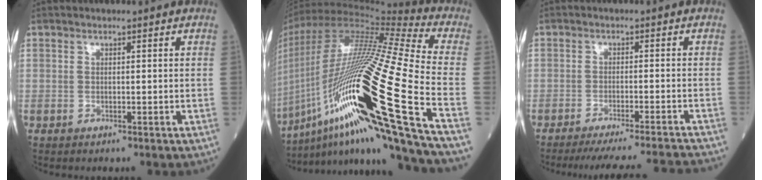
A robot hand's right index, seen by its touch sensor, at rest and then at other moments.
{"total": 36.6, "force": [-13.0, 1.1, 34.2], "torque": [-0.614, -0.046, -0.241]}
{"total": 15.7, "force": [-14.9, -1.2, 4.8], "torque": [-0.061, -0.024, -0.193]}